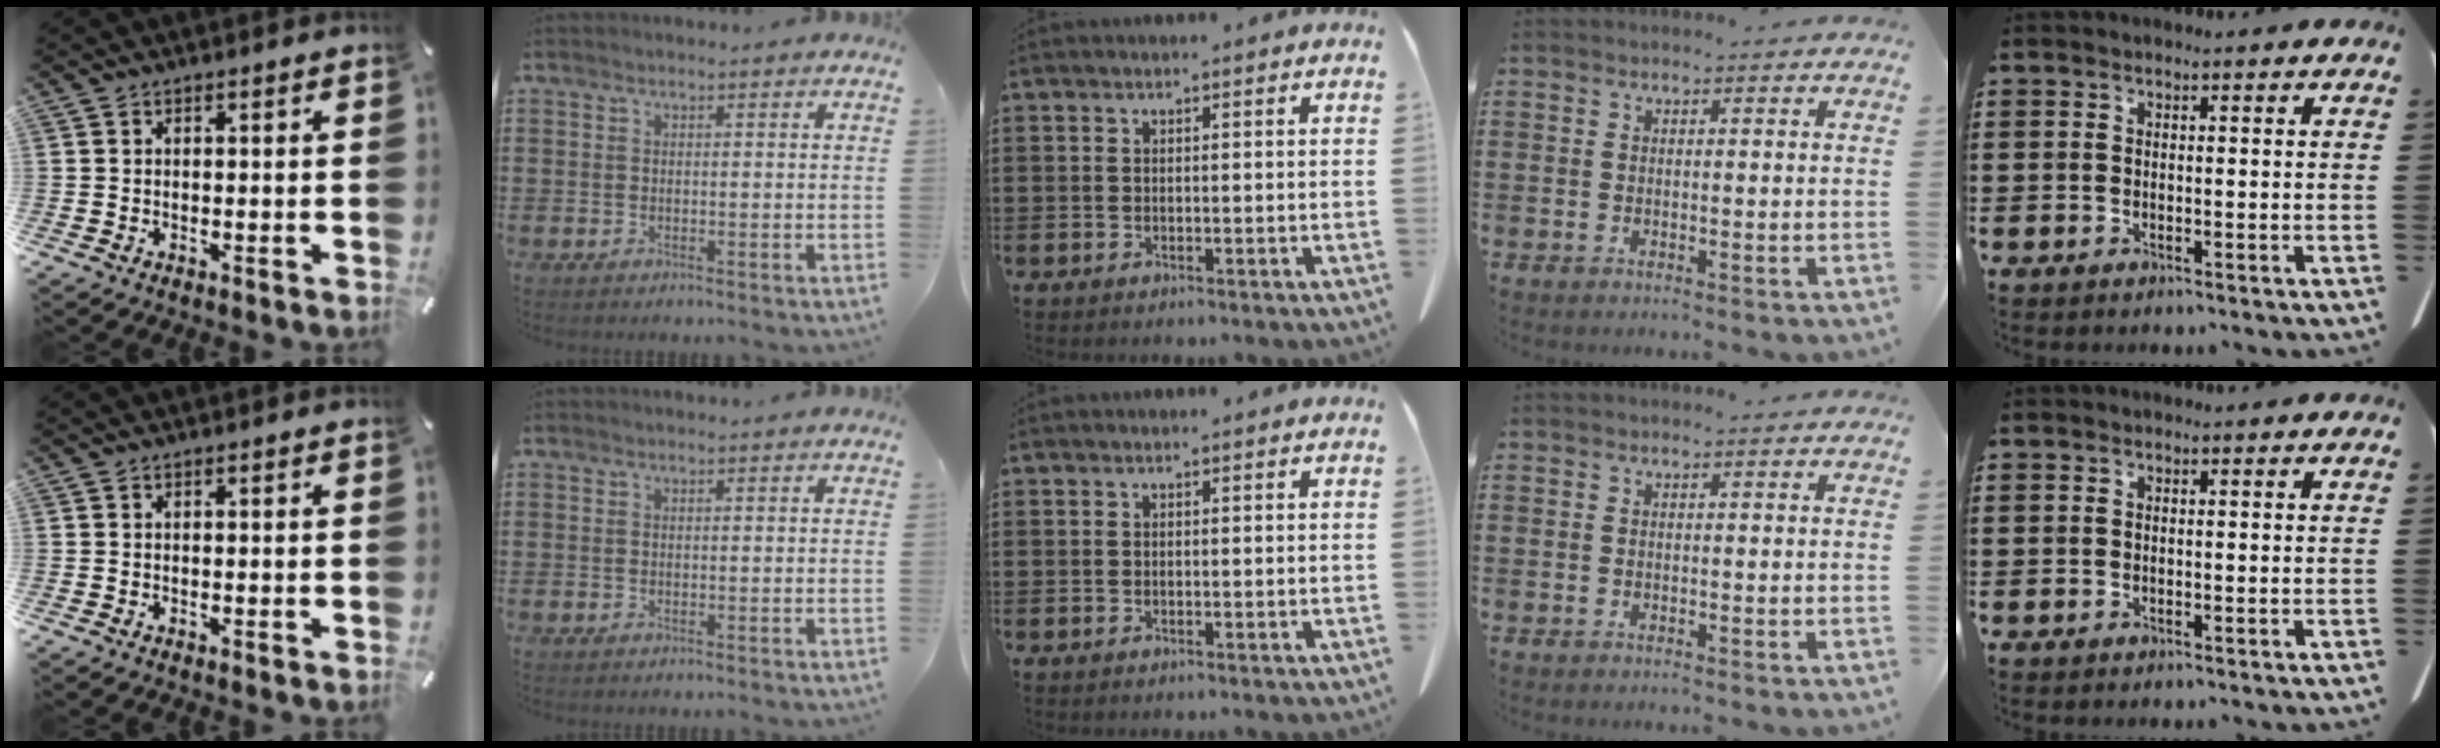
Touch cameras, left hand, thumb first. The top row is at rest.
{}